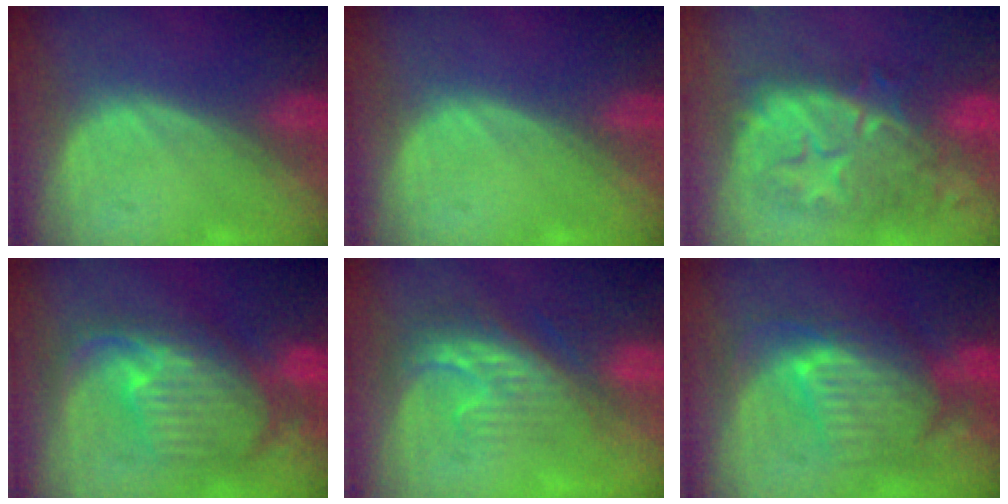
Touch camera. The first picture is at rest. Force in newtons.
{"total": 0.0}
{"total": 11.0, "press": 10.2, "slide": 4.0}
{"total": 10.6, "press": 9.5, "slide": 4.8}
{"total": 8.7, "press": 7.4, "slide": 4.6}
{"total": 9.3, "press": 8.7, "slide": 3.3}